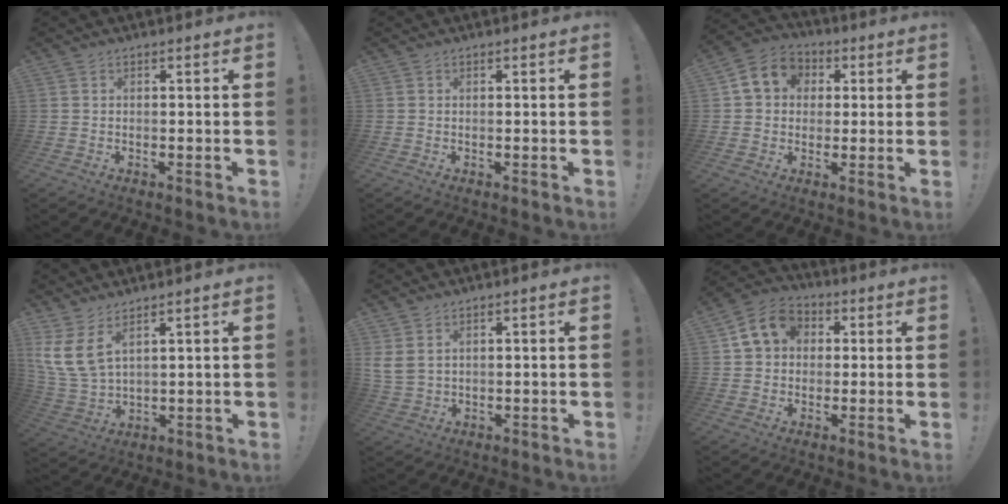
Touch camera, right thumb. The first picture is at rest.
{"total": 0.0}
{"total": 9.9, "force": [2.5, 8.4, 4.5], "torque": [-0.058, 0.003, 0.052]}
{"total": 9.2, "force": [5.4, 4.0, 6.3], "torque": [-0.140, -0.032, 0.108]}
{"total": 4.6, "force": [2.5, 2.9, 2.6], "torque": [-0.059, -0.007, 0.050]}
{"total": 10.9, "force": [3.4, 8.9, 5.2], "torque": [-0.076, 0.000, 0.069]}